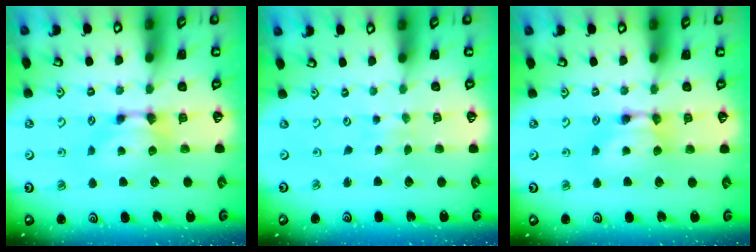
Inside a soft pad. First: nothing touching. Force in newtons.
{"total": 4.8, "press": 4.8, "slide": 0.2}
{"total": 1.8, "press": 1.8, "slide": 0.1}